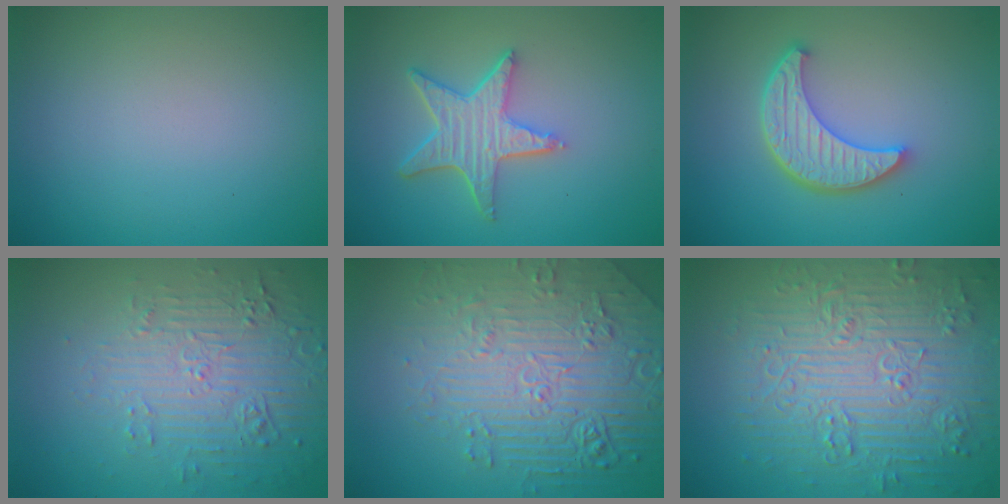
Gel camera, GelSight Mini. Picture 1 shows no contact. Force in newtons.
{"total": 5.0, "press": 4.0, "slide": 3.0}
{"total": 5.2, "press": 4.1, "slide": 3.3}
{"total": 5.5, "press": 3.6, "slide": 4.1}
{"total": 7.3, "press": 5.8, "slide": 4.5}
{"total": 9.4, "press": 6.8, "slide": 6.5}